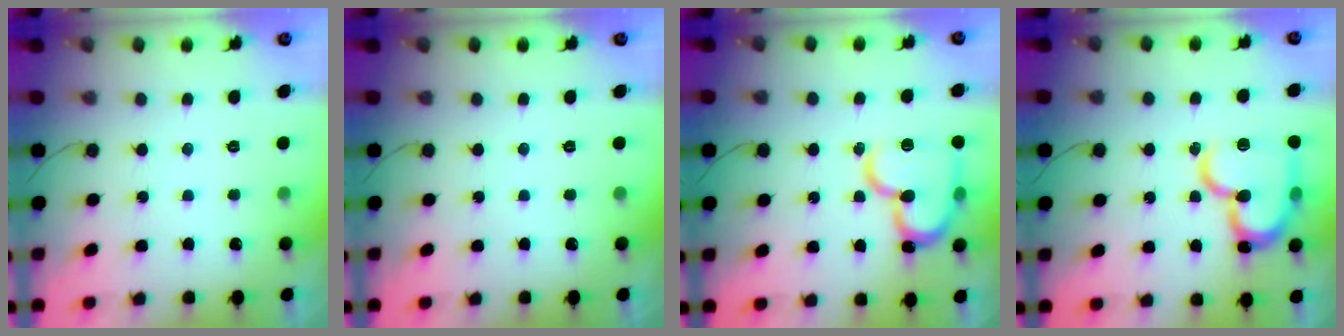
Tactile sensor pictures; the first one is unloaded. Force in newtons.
{"total": 0.0}
{"total": 18.0, "press": 18.0, "slide": 1.6}
{"total": 20.0, "press": 19.9, "slide": 2.1}